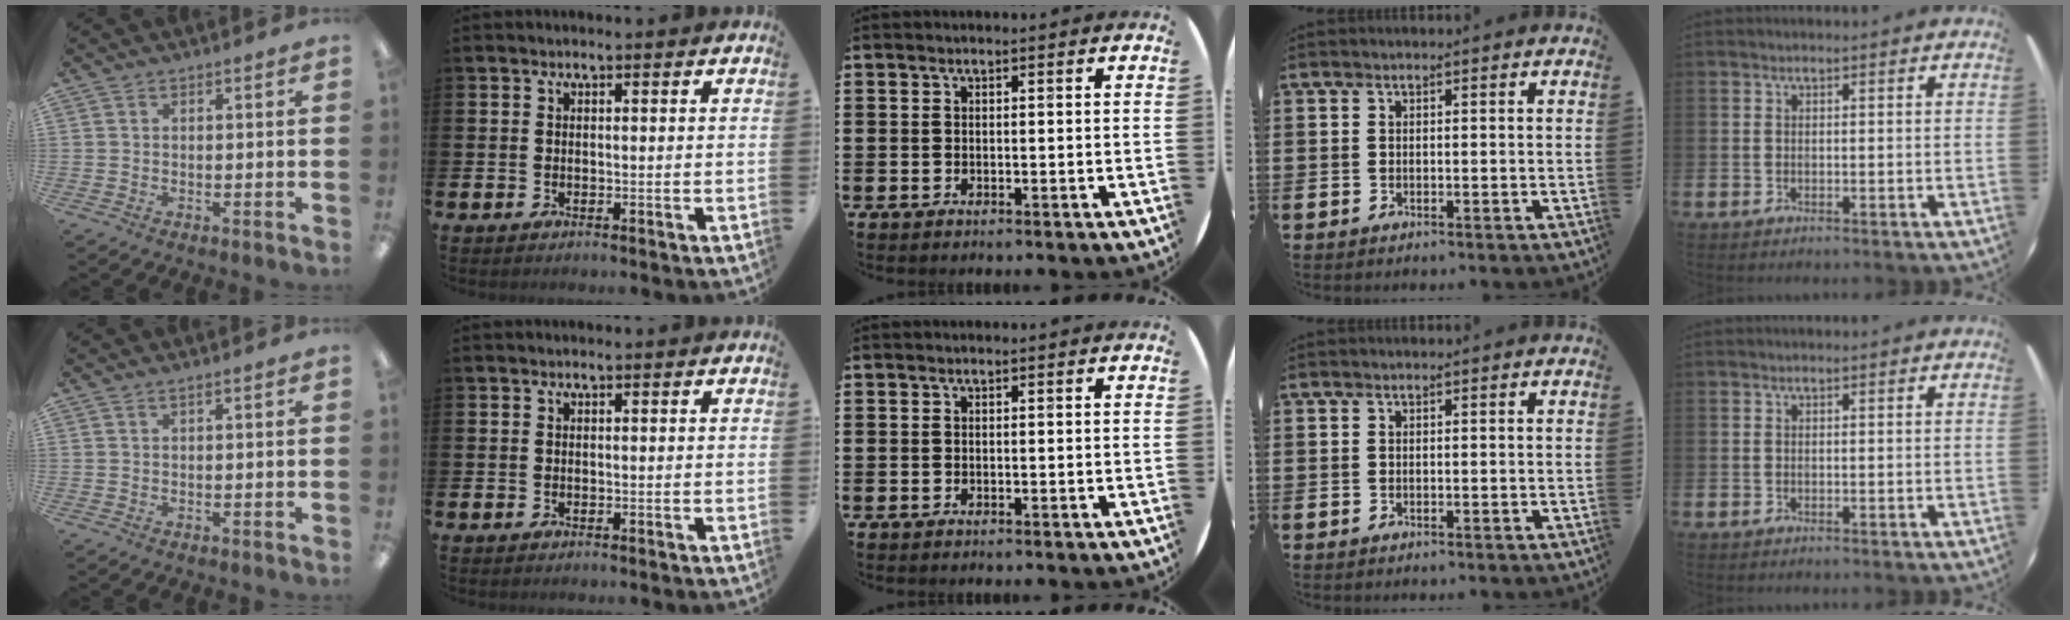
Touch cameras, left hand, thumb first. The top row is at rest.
{"thumb": {"total": 0.7, "force": [0.3, 0.0, 0.6], "torque": [-0.012, 0.000, 0.006]}}